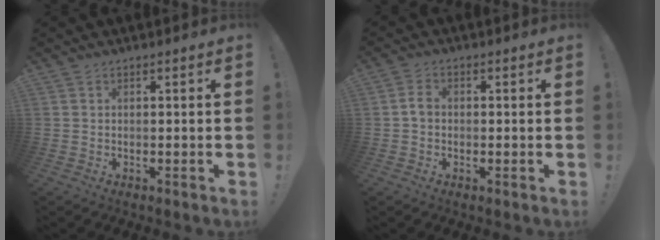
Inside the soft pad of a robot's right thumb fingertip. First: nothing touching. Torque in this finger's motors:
{"motor_torque": [0.25, 0.25, -0.20, 0.08, -0.01]}